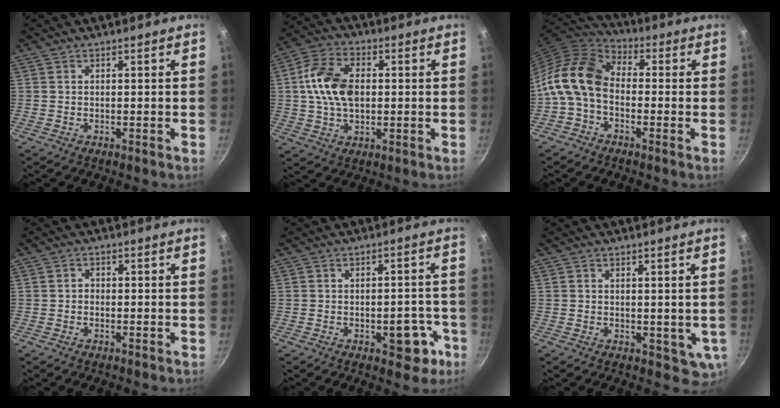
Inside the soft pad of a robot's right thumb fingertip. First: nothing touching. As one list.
[{"total": 13.5, "force": [1.5, 8.7, 10.3], "torque": [-0.175, 0.012, 0.018]}, {"total": 12.9, "force": [-1.7, 9.0, 9.0], "torque": [-0.160, 0.040, -0.057]}, {"total": 1.1, "force": [-0.2, 1.0, 0.4], "torque": [-0.004, 0.004, -0.005]}, {"total": 7.2, "force": [-2.8, 4.1, 5.1], "torque": [-0.029, 0.021, -0.031]}, {"total": 4.4, "force": [0.9, 2.8, 3.2], "torque": [-0.037, -0.013, 0.018]}]